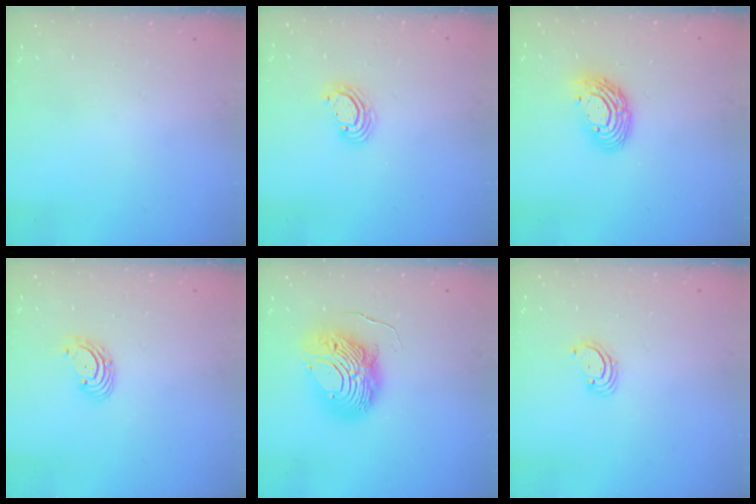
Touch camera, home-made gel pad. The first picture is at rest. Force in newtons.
{"total": 3.5, "press": 3.5, "slide": 0.3}
{"total": 11.3, "press": 11.2, "slide": 1.1}
{"total": 2.9, "press": 2.9, "slide": 0.3}
{"total": 12.2, "press": 12.2, "slide": 1.2}
{"total": 2.5, "press": 2.5, "slide": 0.2}